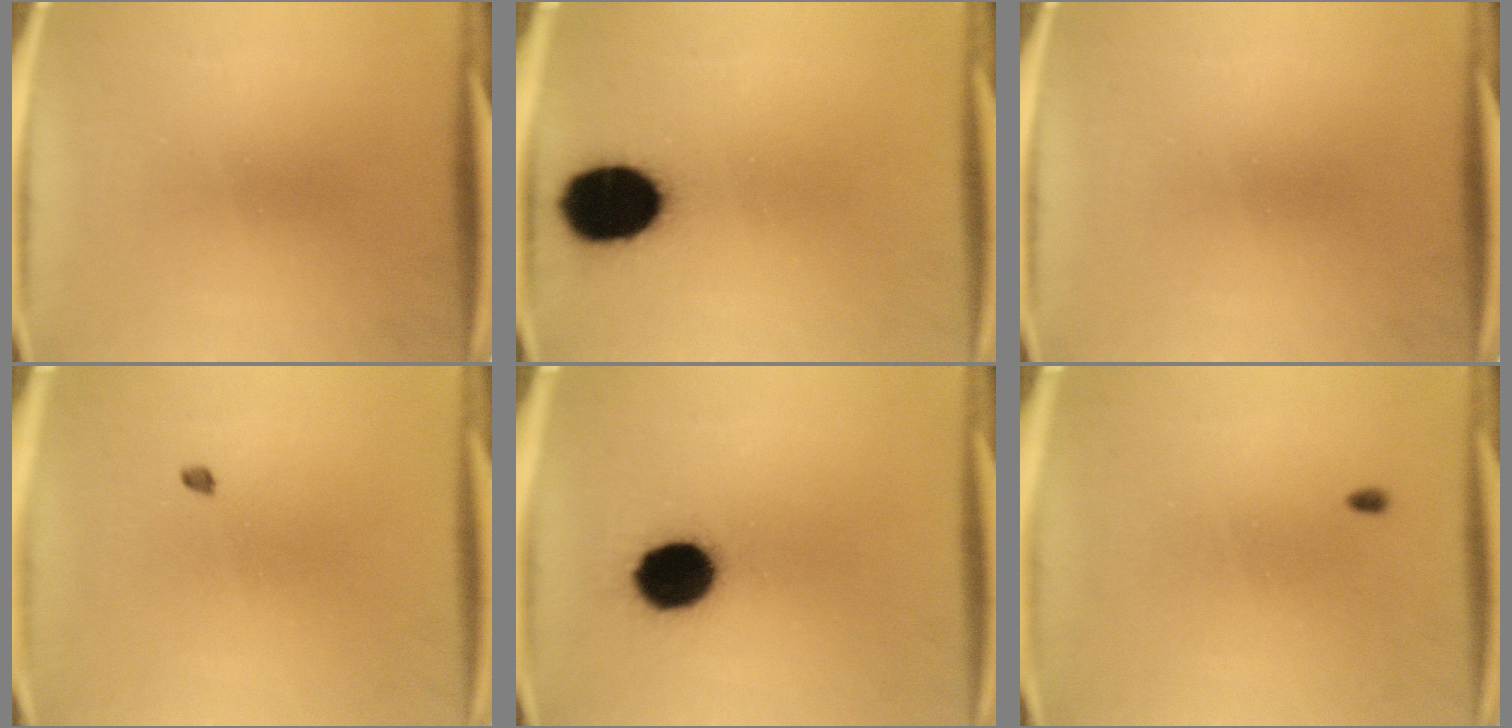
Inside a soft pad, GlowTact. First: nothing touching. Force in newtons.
{"total": 16.1}
{"total": 0.0}
{"total": 0.9}
{"total": 12.4}
{"total": 0.7}